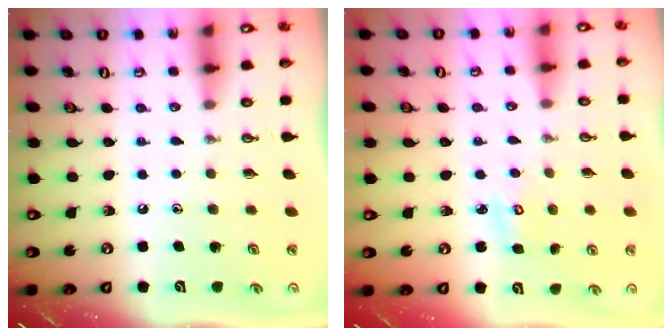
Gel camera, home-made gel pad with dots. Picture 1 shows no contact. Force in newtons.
{"total": 3.2, "press": 3.1, "slide": 0.2}